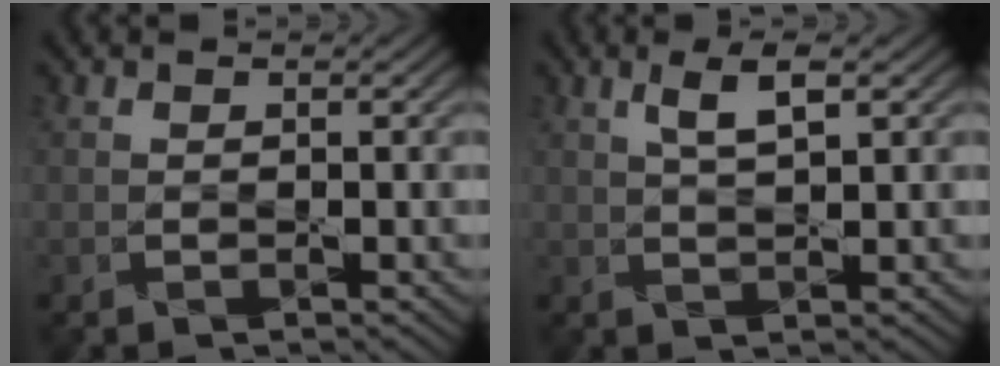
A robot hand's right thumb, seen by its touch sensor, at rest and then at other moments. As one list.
[{"total": 3.3, "force": [1.6, 0.6, 2.9], "torque": [-0.062, 0.005, 0.032]}]